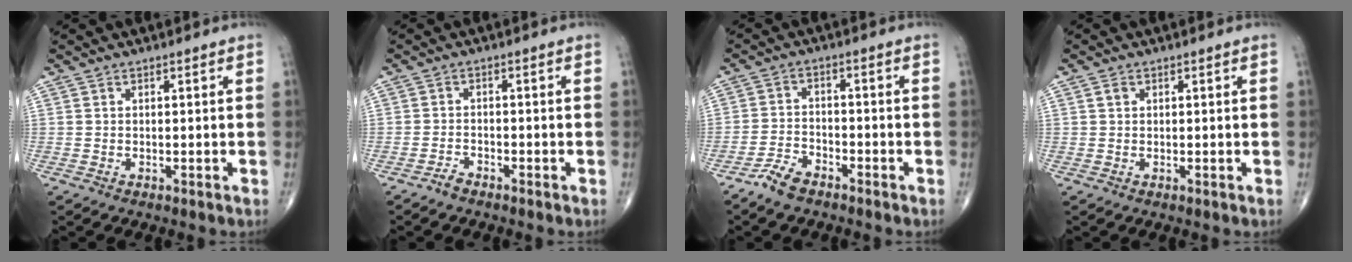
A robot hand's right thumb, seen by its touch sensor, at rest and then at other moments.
{"total": 1.8, "force": [-1.6, 0.5, 0.5], "torque": [-0.015, 0.005, -0.031]}
{"total": 4.9, "force": [-3.9, 1.9, 2.2], "torque": [-0.047, 0.016, -0.078]}
{"total": 1.0, "force": [0.3, 0.8, 0.5], "torque": [-0.006, 0.002, 0.005]}